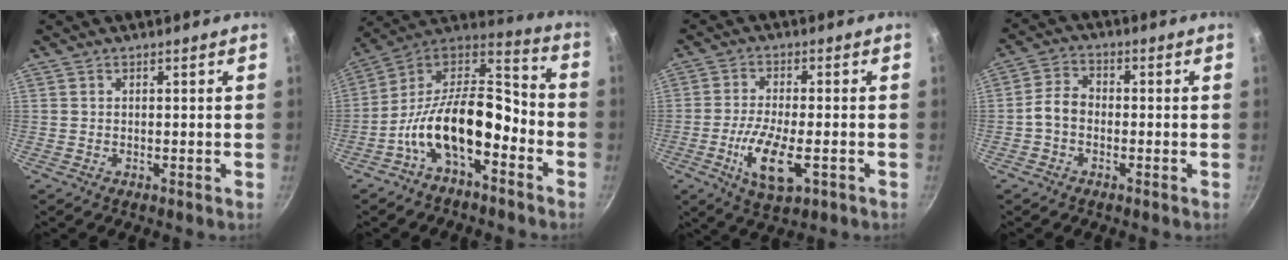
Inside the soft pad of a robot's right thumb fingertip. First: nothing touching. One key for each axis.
{"total": 17.7, "fx": -6.2, "fy": 8.4, "fz": 14.3, "tx": -0.228, "ty": 0.086, "tz": -0.112}
{"total": 9.7, "fx": -3.2, "fy": 3.7, "fz": 8.4, "tx": -0.163, "ty": -0.002, "tz": -0.053}
{"total": 5.3, "fx": -1.3, "fy": 3.8, "fz": 3.4, "tx": -0.057, "ty": 0.020, "tz": -0.034}